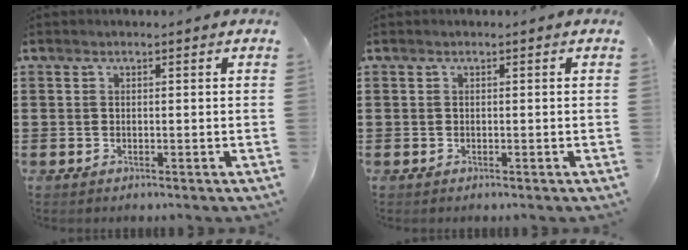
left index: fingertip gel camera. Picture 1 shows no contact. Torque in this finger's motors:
{"motor_torque": [-0.02, -0.02, 0.00, -0.01]}